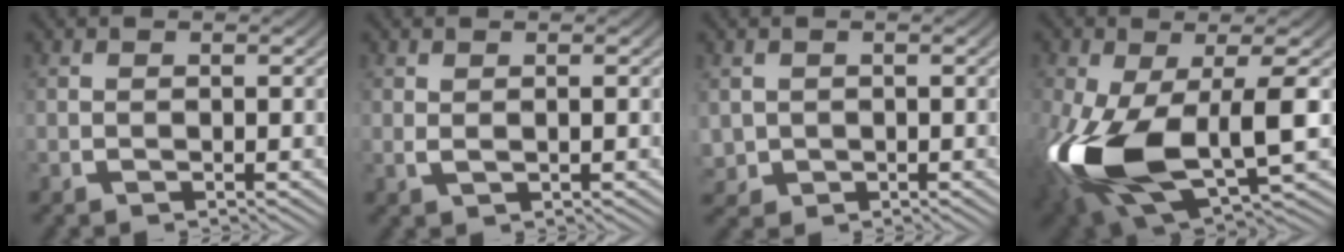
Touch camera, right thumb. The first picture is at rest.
{"total": 0.9, "force": [0.3, 0.3, 0.7], "torque": [-0.020, -0.004, 0.012]}
{"total": 3.0, "force": [-0.1, 2.8, 1.0], "torque": [-0.037, -0.022, 0.010]}
{"total": 15.6, "force": [-3.4, 8.8, 12.4], "torque": [-0.296, -0.056, -0.025]}